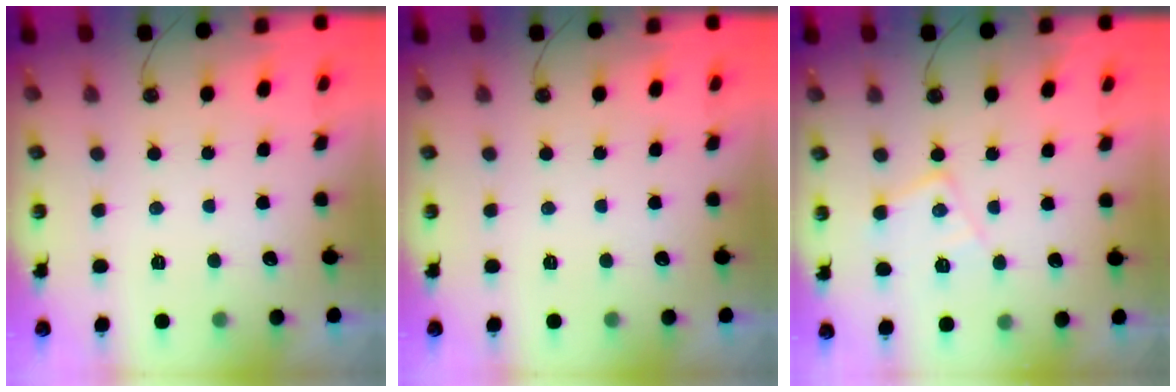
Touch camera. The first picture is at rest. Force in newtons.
{"total": 0.0}
{"total": 10.6, "press": 10.6, "slide": 0.7}